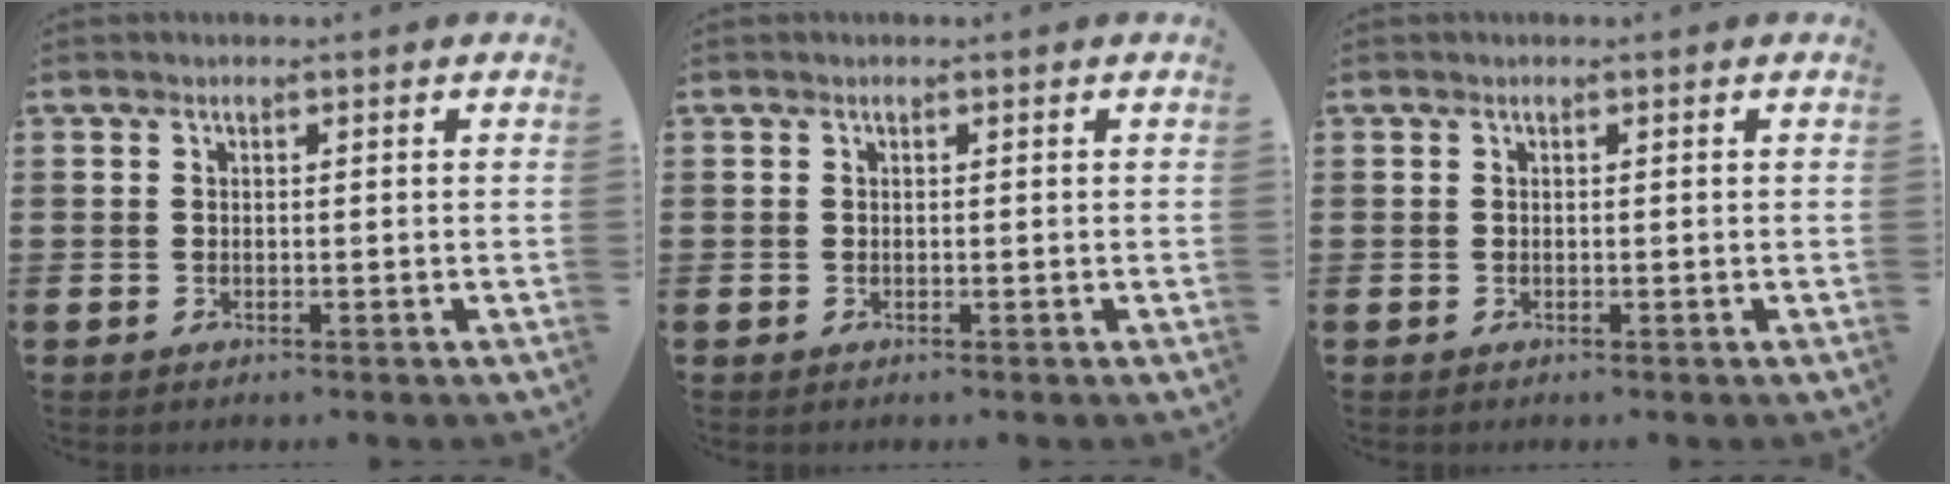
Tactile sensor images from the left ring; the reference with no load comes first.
{"total": 0.0}
{"total": 0.0}